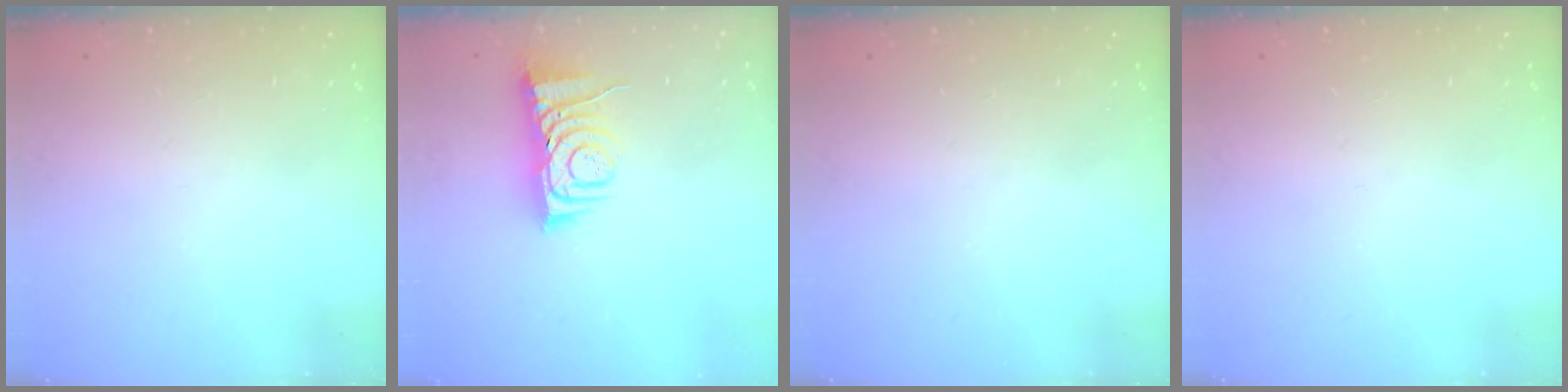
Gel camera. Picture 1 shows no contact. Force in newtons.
{"total": 7.3, "press": 7.2, "slide": 0.8}
{"total": 0.0}
{"total": 0.0}